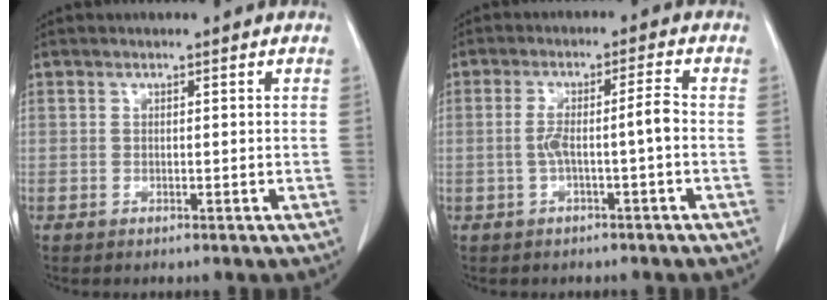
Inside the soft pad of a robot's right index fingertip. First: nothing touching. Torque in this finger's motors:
{"motor_torque": [0.52, -0.13, 0.20, 0.05]}